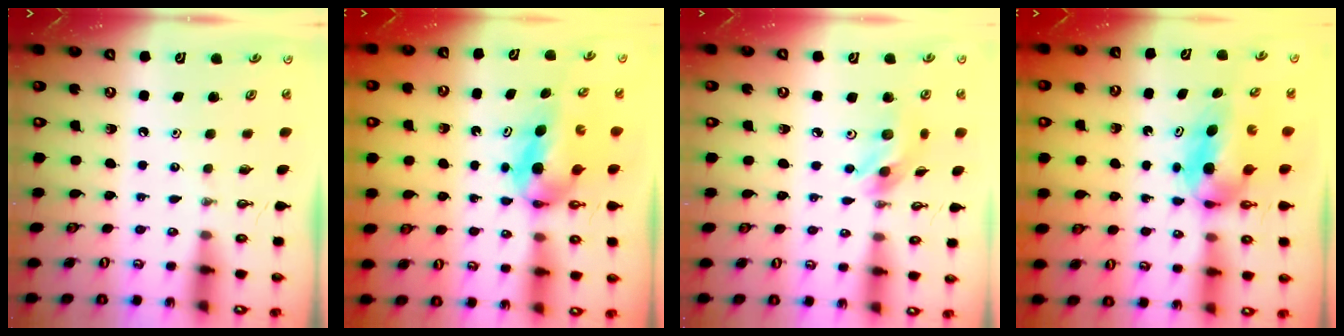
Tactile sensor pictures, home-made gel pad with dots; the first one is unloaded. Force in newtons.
{"total": 5.8, "press": 4.9, "slide": 3.1}
{"total": 9.8, "press": 9.8, "slide": 0.8}
{"total": 6.7, "press": 6.2, "slide": 2.6}